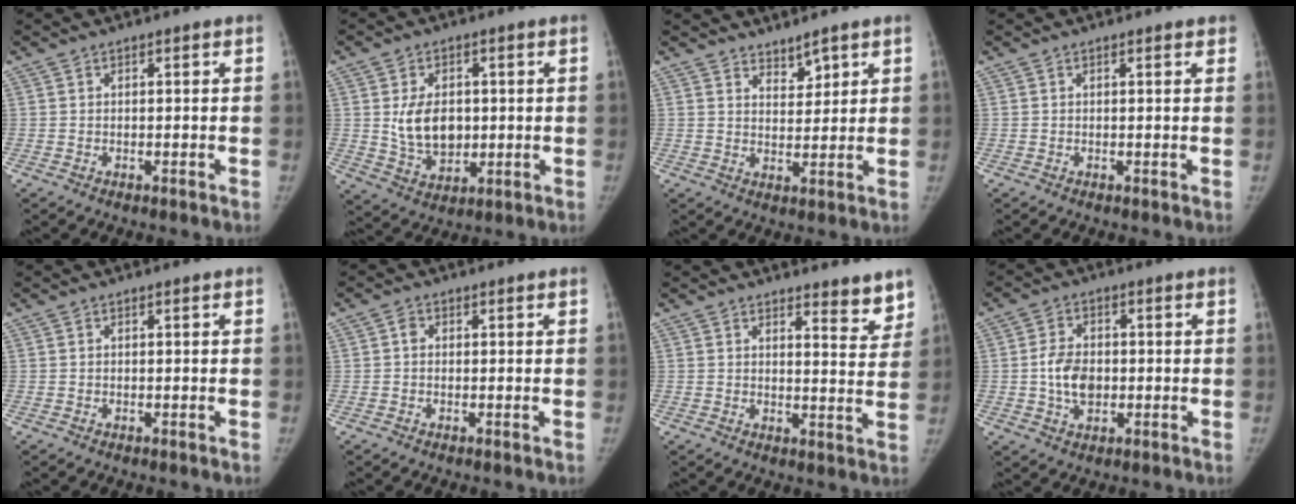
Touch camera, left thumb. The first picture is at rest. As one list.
[{"total": 9.7, "force": [0.8, 6.9, 6.8], "torque": [-0.085, -0.011, 0.025]}, {"total": 3.5, "force": [3.0, 1.5, 1.0], "torque": [0.001, -0.026, 0.055]}, {"total": 1.0, "force": [0.8, 0.3, 0.6], "torque": [-0.005, 0.000, 0.008]}, {"total": 0.0}, {"total": 1.5, "force": [0.1, 1.2, 0.8], "torque": [-0.008, 0.004, -0.003]}, {"total": 6.3, "force": [5.2, 1.9, 3.0], "torque": [-0.007, -0.040, 0.059]}, {"total": 6.8, "force": [-0.5, 4.7, 4.9], "torque": [-0.079, 0.006, -0.010]}]